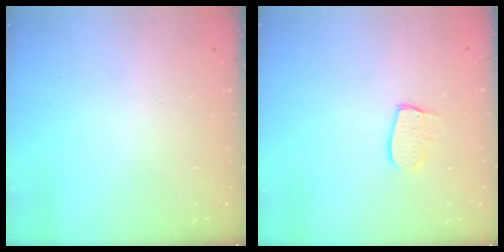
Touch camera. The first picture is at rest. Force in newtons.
{"total": 7.5, "press": 7.5, "slide": 0.6}